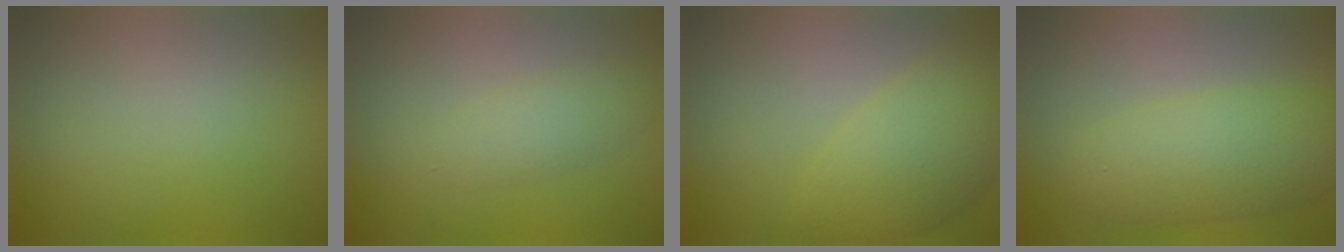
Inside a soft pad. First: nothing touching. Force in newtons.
{"total": 2.0, "press": 2.0, "slide": 0.1}
{"total": 5.8, "press": 5.8, "slide": 0.2}
{"total": 5.1, "press": 5.1, "slide": 0.1}